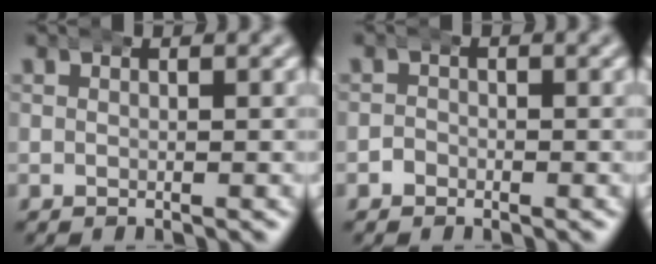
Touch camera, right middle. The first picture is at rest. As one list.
[{"total": 0.9, "force": [-0.7, 0.6, 0.0], "torque": [-0.005, -0.002, -0.012]}]